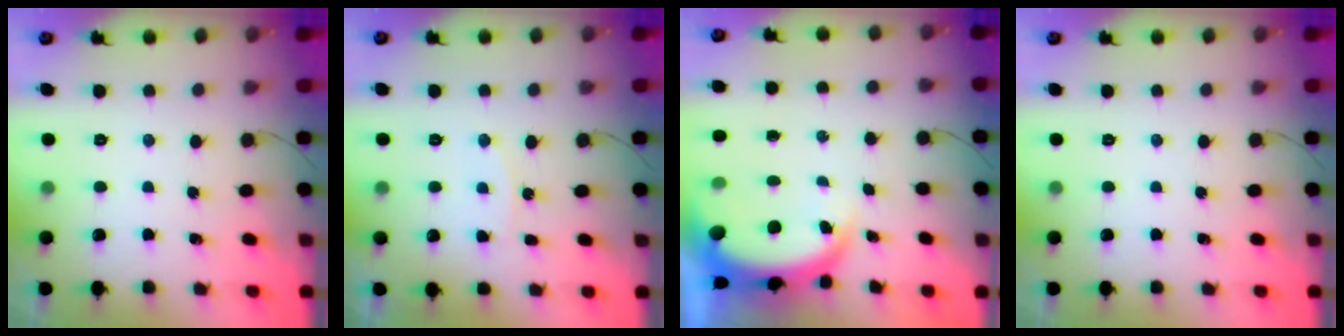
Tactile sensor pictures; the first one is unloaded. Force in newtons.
{"total": 7.7, "press": 7.7, "slide": 0.6}
{"total": 5.0, "press": 4.9, "slide": 0.6}
{"total": 0.0}